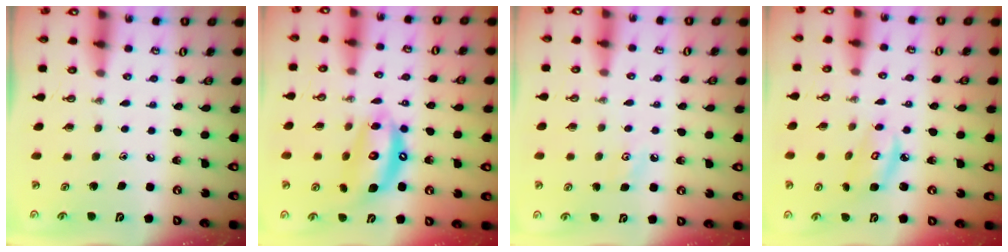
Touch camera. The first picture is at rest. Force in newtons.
{"total": 11.8, "press": 11.7, "slide": 1.2}
{"total": 3.9, "press": 3.9, "slide": 0.4}
{"total": 5.5, "press": 5.5, "slide": 0.3}